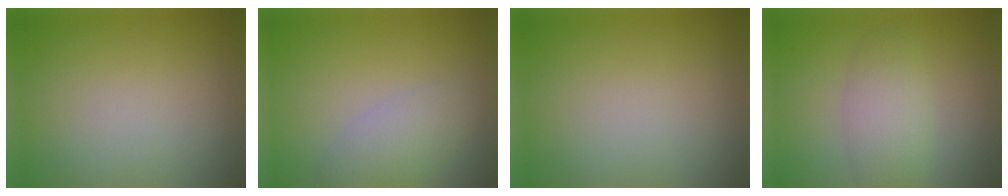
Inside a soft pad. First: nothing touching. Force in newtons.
{"total": 3.1, "press": 3.1, "slide": 0.2}
{"total": 0.0}
{"total": 3.4, "press": 3.4, "slide": 0.1}